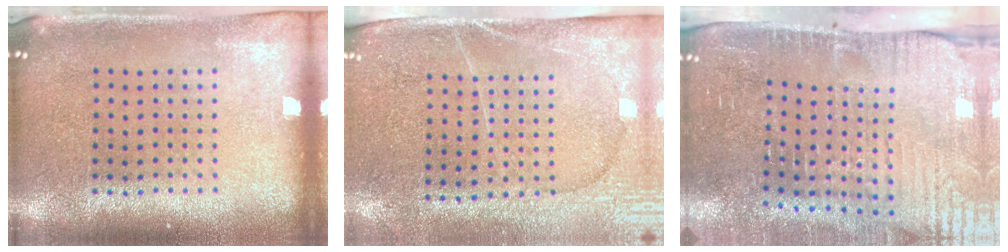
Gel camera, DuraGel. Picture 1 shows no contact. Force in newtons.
{"total": 2.9, "press": 2.7, "slide": 1.2}
{"total": 4.8, "press": 4.3, "slide": 2.1}